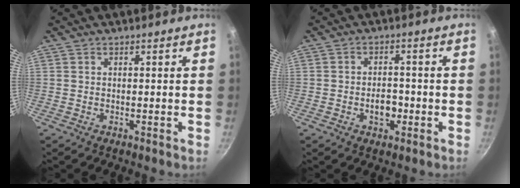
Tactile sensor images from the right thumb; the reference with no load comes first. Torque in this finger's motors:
{"motor_torque": [0.26, 0.27, 0.74, -0.44, 0.16]}